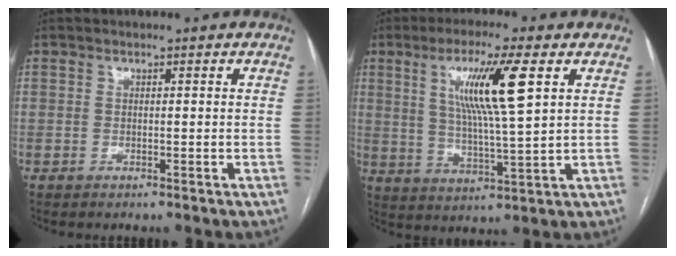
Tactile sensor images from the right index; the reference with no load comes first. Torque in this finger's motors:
{"motor_torque": [1.42, 0.72, 0.46, 0.21]}